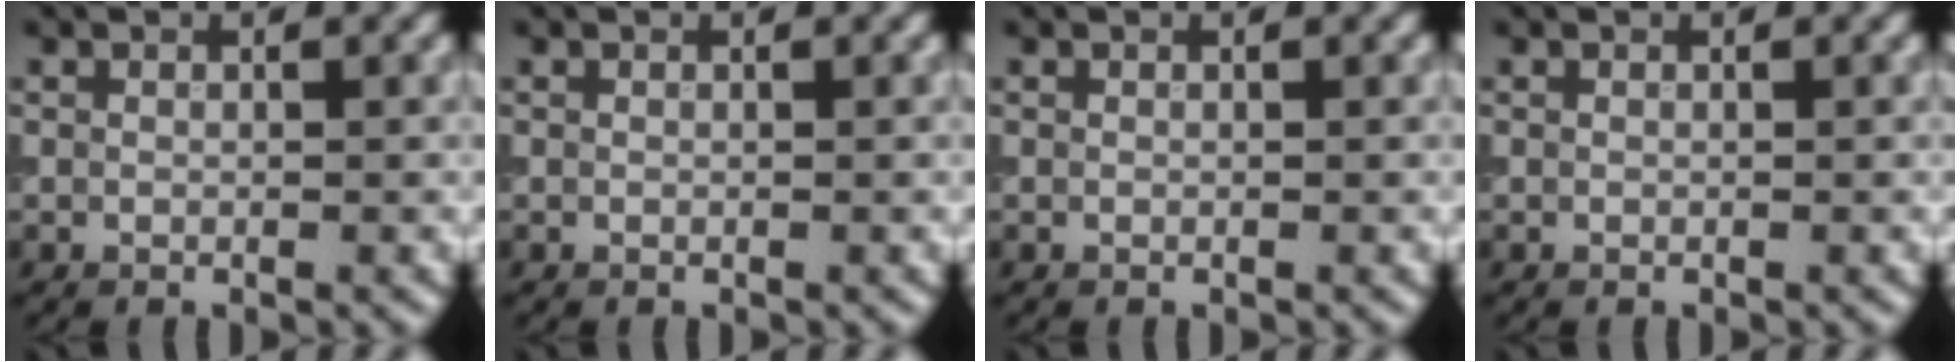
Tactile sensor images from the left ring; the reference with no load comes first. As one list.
[{"total": 0.0}, {"total": 0.0}, {"total": 0.0}]